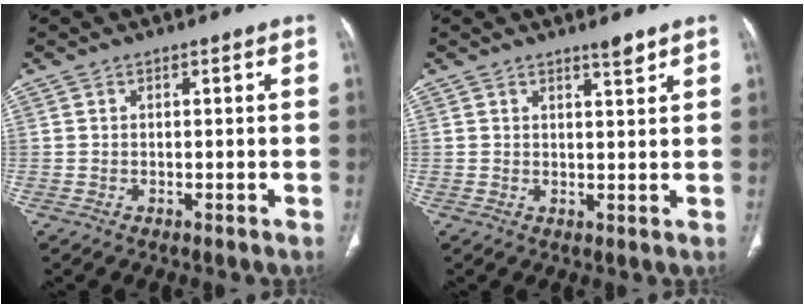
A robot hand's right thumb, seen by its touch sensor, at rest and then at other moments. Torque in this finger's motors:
{"motor_torque": [0.11, 0.16, -0.12, 0.07, 0.00]}